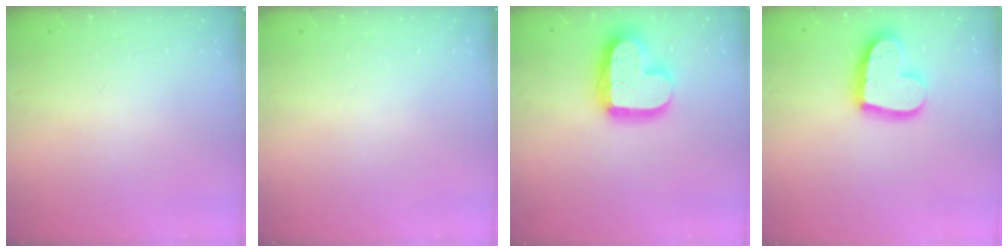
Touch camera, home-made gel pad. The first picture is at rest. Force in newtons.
{"total": 0.0}
{"total": 18.7, "press": 18.6, "slide": 1.5}
{"total": 17.2, "press": 17.1, "slide": 1.5}